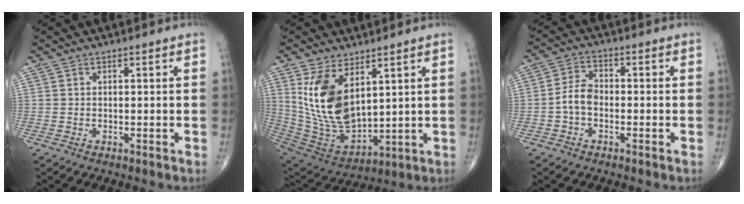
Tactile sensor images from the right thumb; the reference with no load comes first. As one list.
[{"total": 16.4, "force": [5.7, 8.7, 12.6], "torque": [-0.225, -0.029, 0.134]}, {"total": 4.7, "force": [-1.4, 3.0, 3.3], "torque": [-0.057, 0.018, -0.034]}]